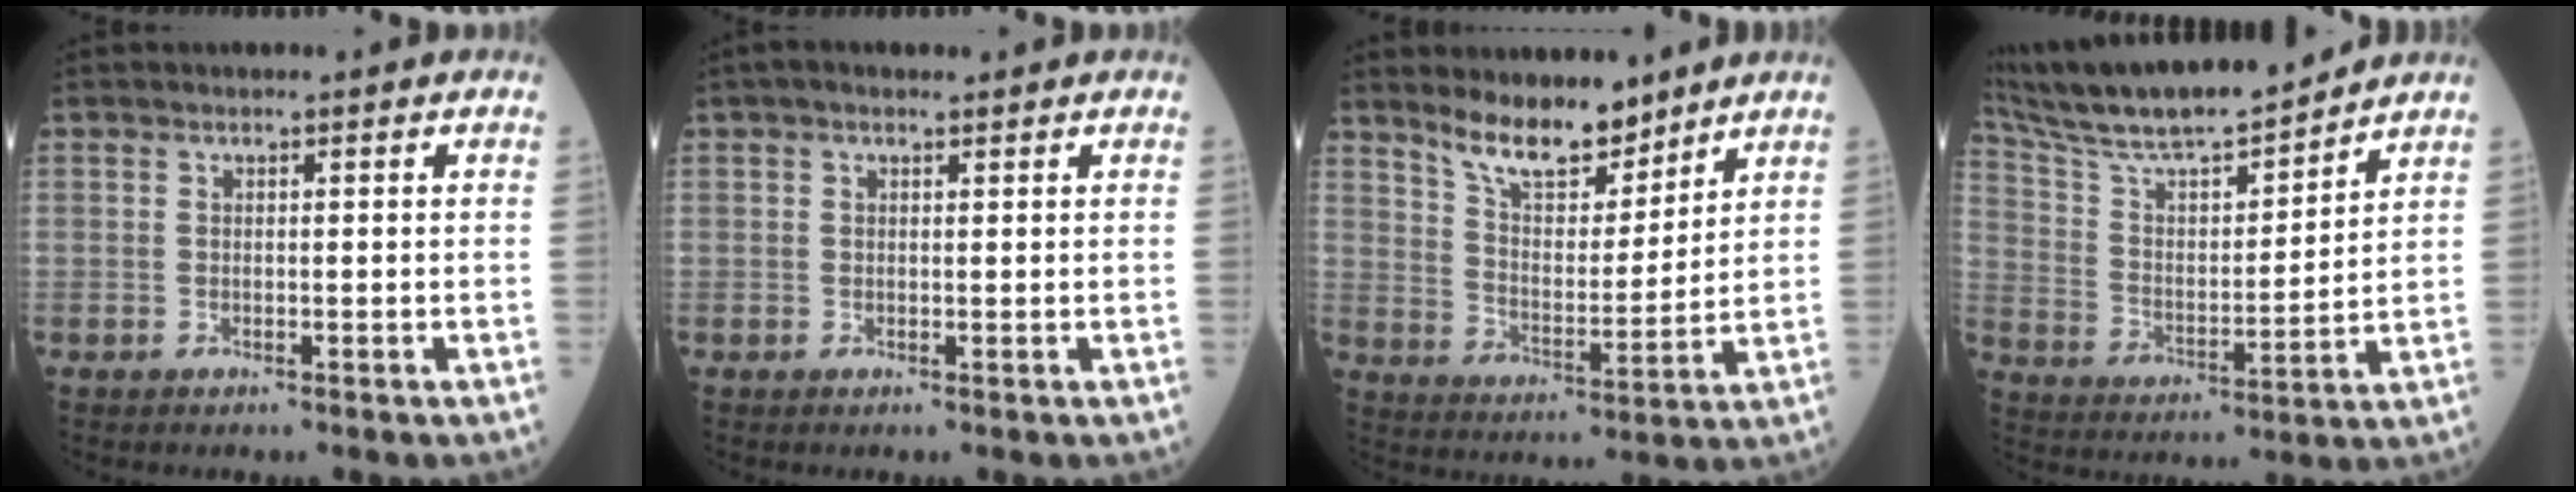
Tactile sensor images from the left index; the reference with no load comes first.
{"total": 1.3, "force": [0.8, 0.6, 0.9], "torque": [-0.020, 0.014, 0.010]}
{"total": 9.2, "force": [7.8, 2.9, 4.0], "torque": [-0.072, -0.004, 0.146]}
{"total": 17.8, "force": [15.9, 1.7, 7.8], "torque": [-0.155, 0.010, 0.283]}